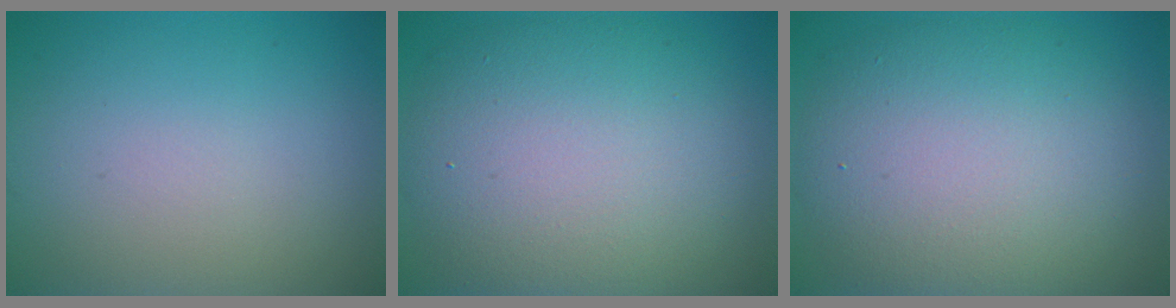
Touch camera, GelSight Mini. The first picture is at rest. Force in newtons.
{"total": 10.7, "press": 10.6, "slide": 0.8}
{"total": 10.3, "press": 10.3, "slide": 0.3}